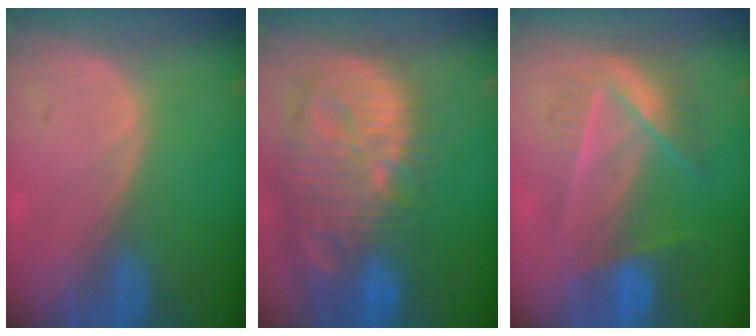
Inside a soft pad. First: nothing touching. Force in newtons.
{"total": 14.4, "press": 12.5, "slide": 7.0}
{"total": 7.3, "press": 6.6, "slide": 3.0}